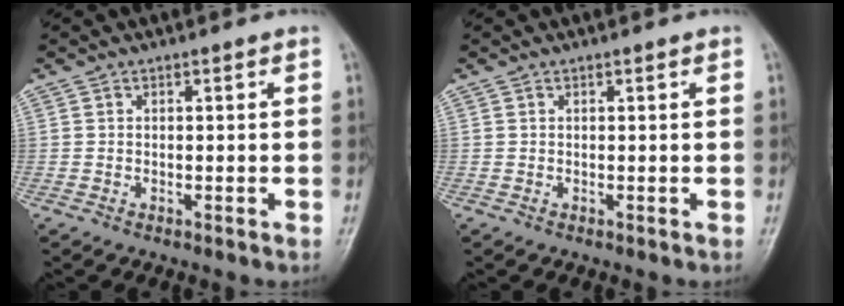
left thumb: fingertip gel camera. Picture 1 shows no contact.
{"total": 0.0}